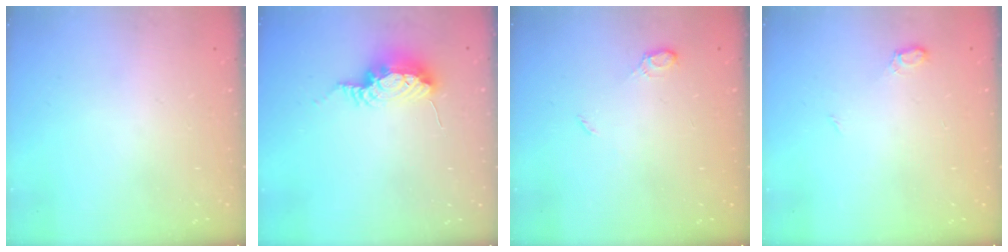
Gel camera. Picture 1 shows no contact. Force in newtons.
{"total": 8.3, "press": 8.0, "slide": 2.2}
{"total": 5.4, "press": 5.4, "slide": 0.6}
{"total": 5.5, "press": 5.5, "slide": 0.7}